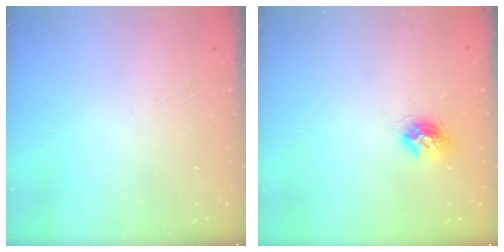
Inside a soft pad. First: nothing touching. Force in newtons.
{"total": 9.1, "press": 9.1, "slide": 0.3}